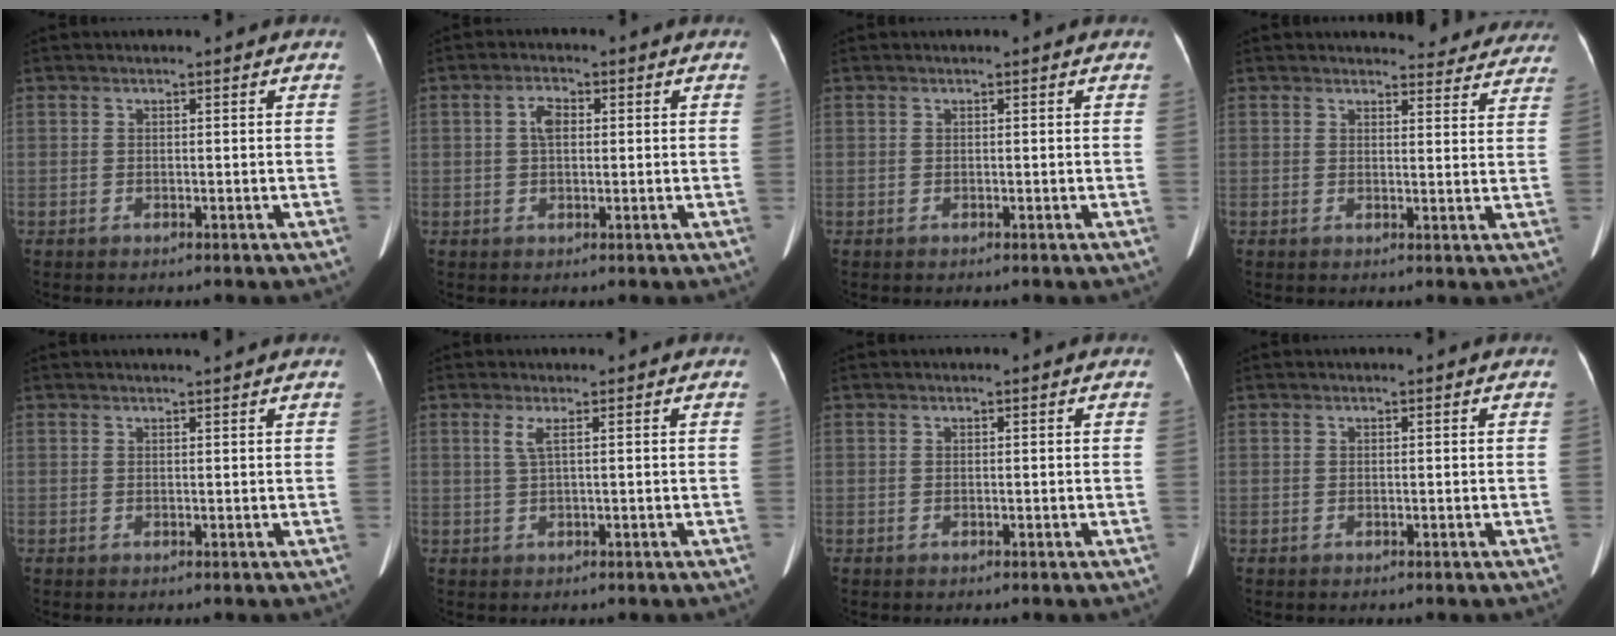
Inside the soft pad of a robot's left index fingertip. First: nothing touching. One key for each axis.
{"total": 2.9, "fx": 0.6, "fy": 1.4, "fz": 2.5, "tx": -0.051, "ty": 0.014, "tz": 0.010}
{"total": 0.0}
{"total": 10.2, "fx": 9.9, "fy": 2.4, "fz": 1.2, "tx": 0.021, "ty": -0.019, "tz": 0.088}
{"total": 1.6, "fx": 1.5, "fy": -0.4, "fz": 0.5, "tx": -0.012, "ty": 0.001, "tz": 0.023}
{"total": 1.9, "fx": 0.7, "fy": -0.2, "fz": 1.8, "tx": -0.048, "ty": 0.005, "tz": 0.018}
{"total": 0.0}
{"total": 0.0}